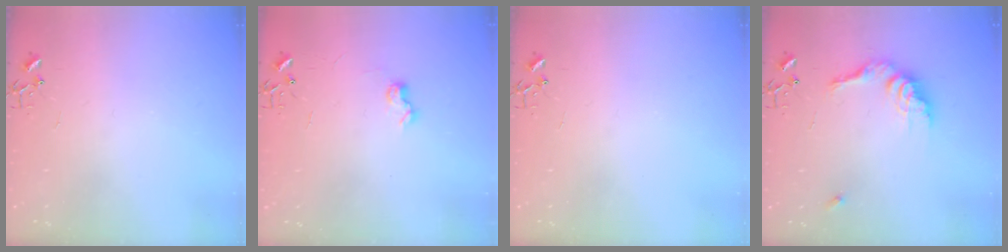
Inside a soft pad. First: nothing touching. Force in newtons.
{"total": 7.2, "press": 7.2, "slide": 0.6}
{"total": 0.0}
{"total": 13.3, "press": 13.2, "slide": 1.1}